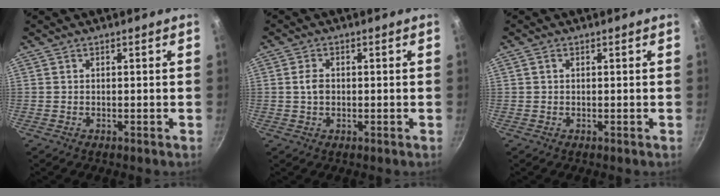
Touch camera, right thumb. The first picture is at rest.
{"total": 2.8, "force": [0.1, 2.0, 2.0], "torque": [-0.033, 0.006, -0.001]}
{"total": 0.7, "force": [0.2, 0.5, 0.4], "torque": [-0.008, 0.003, 0.004]}